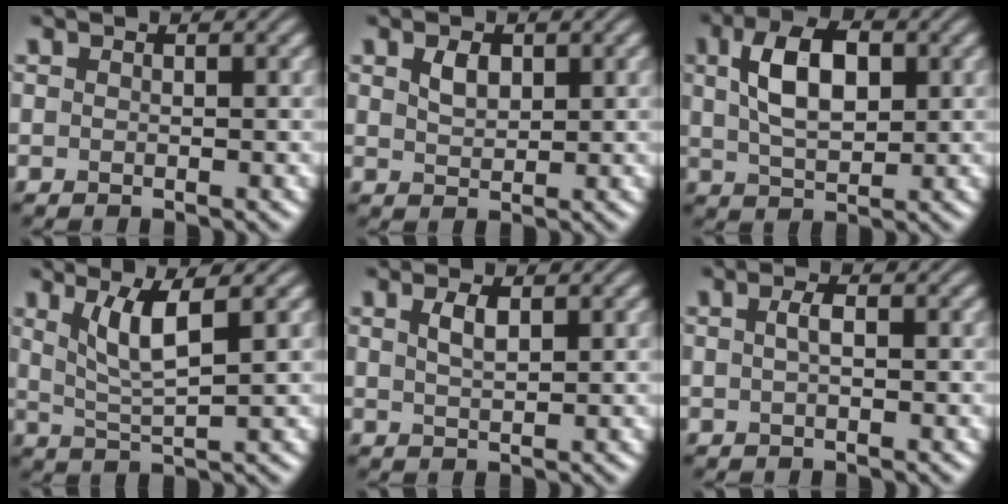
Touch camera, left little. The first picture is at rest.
{"total": 1.9, "force": [0.9, 1.1, 1.3], "torque": [-0.027, 0.001, 0.020]}
{"total": 6.4, "force": [1.7, 3.5, 5.1], "torque": [-0.097, 0.010, 0.029]}
{"total": 4.2, "force": [1.7, 0.9, 3.8], "torque": [-0.078, -0.005, 0.037]}
{"total": 1.8, "force": [0.9, 0.6, 1.5], "torque": [-0.031, 0.003, 0.019]}
{"total": 1.2, "force": [0.1, 0.3, 1.2], "torque": [-0.026, 0.004, 0.003]}